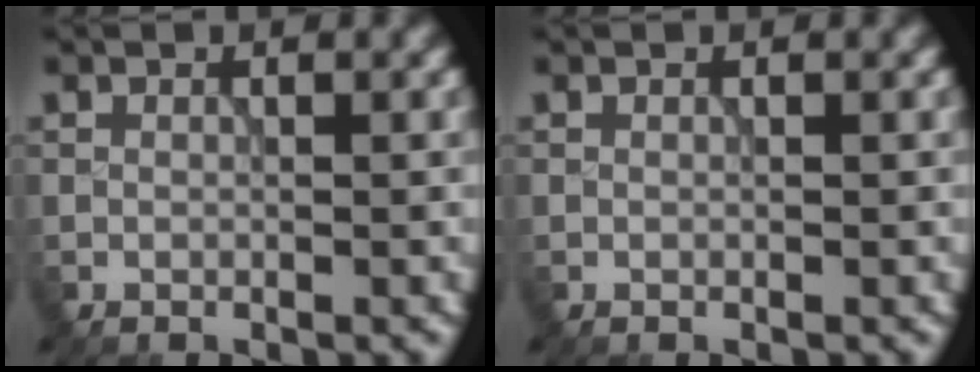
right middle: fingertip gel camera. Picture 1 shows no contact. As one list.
[{"total": 0.0}]